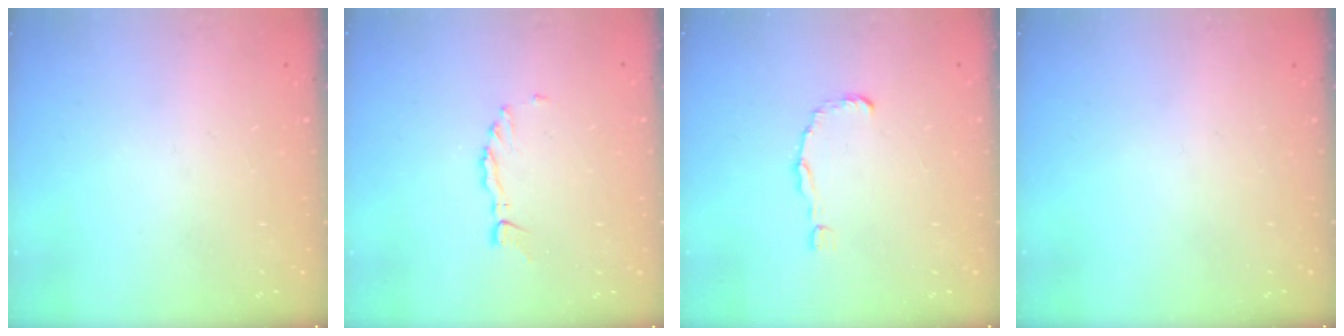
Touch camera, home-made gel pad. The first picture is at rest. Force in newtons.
{"total": 2.3, "press": 2.2, "slide": 0.4}
{"total": 1.5, "press": 1.5, "slide": 0.0}
{"total": 0.0}